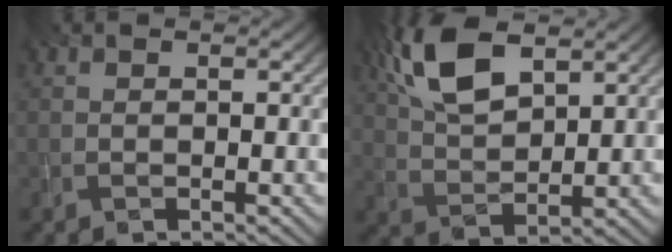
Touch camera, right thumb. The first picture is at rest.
{"total": 9.5, "force": [4.9, 4.2, 7.0], "torque": [-0.167, 0.015, 0.101]}